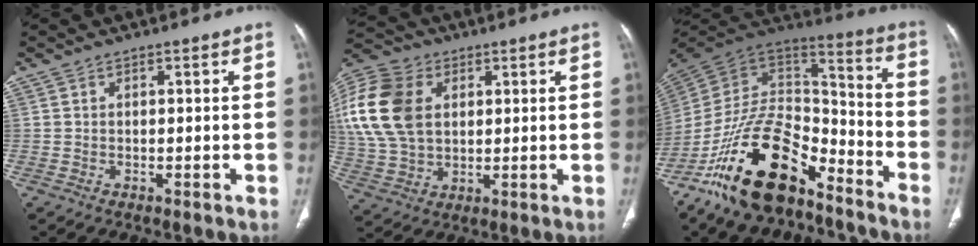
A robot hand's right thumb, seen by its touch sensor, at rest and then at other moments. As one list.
[{"total": 20.6, "force": [4.9, 14.5, 13.8], "torque": [-0.308, 0.008, 0.093]}, {"total": 23.2, "force": [-14.8, 11.1, 14.0], "torque": [-0.236, 0.083, -0.263]}]